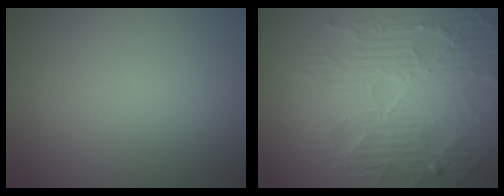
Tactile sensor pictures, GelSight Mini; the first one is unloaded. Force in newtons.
{"total": 10.3, "press": 6.7, "slide": 7.8}